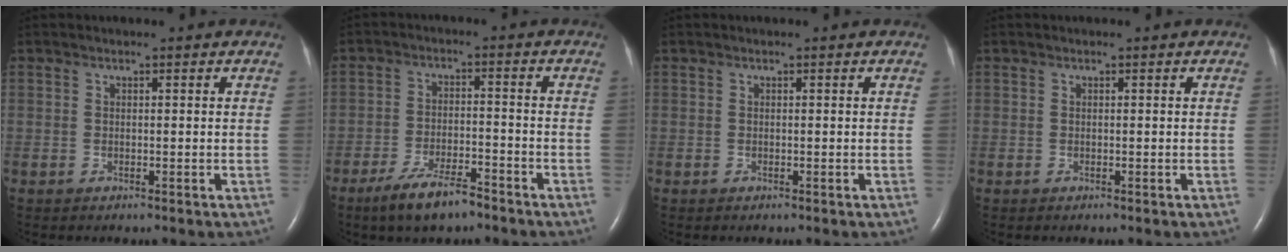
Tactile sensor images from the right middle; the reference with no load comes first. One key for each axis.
{"total": 7.2, "fx": -5.4, "fy": 1.7, "fz": 4.4, "tx": -0.089, "ty": -0.008, "tz": -0.094}
{"total": 0.0}
{"total": 0.0}